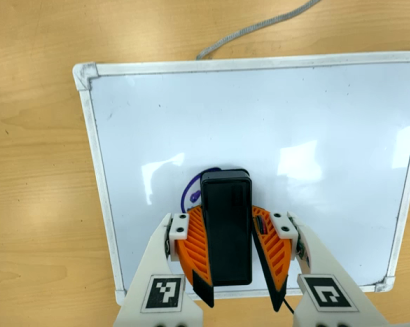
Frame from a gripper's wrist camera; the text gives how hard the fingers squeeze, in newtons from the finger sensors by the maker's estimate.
{"total": 14.2, "left": 15.4, "right": 13.0}